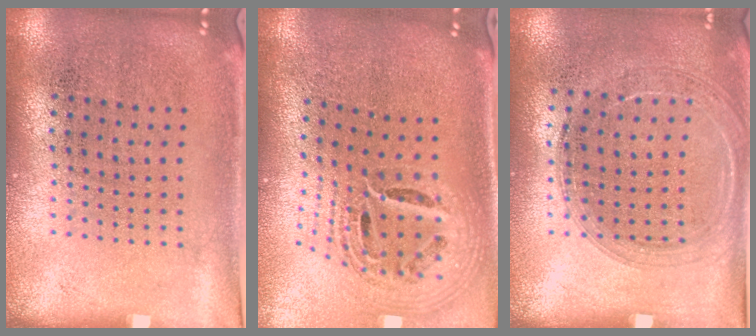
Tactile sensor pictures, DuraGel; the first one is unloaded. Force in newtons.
{"total": 2.2, "press": 1.6, "slide": 1.6}
{"total": 1.6, "press": 1.5, "slide": 0.2}